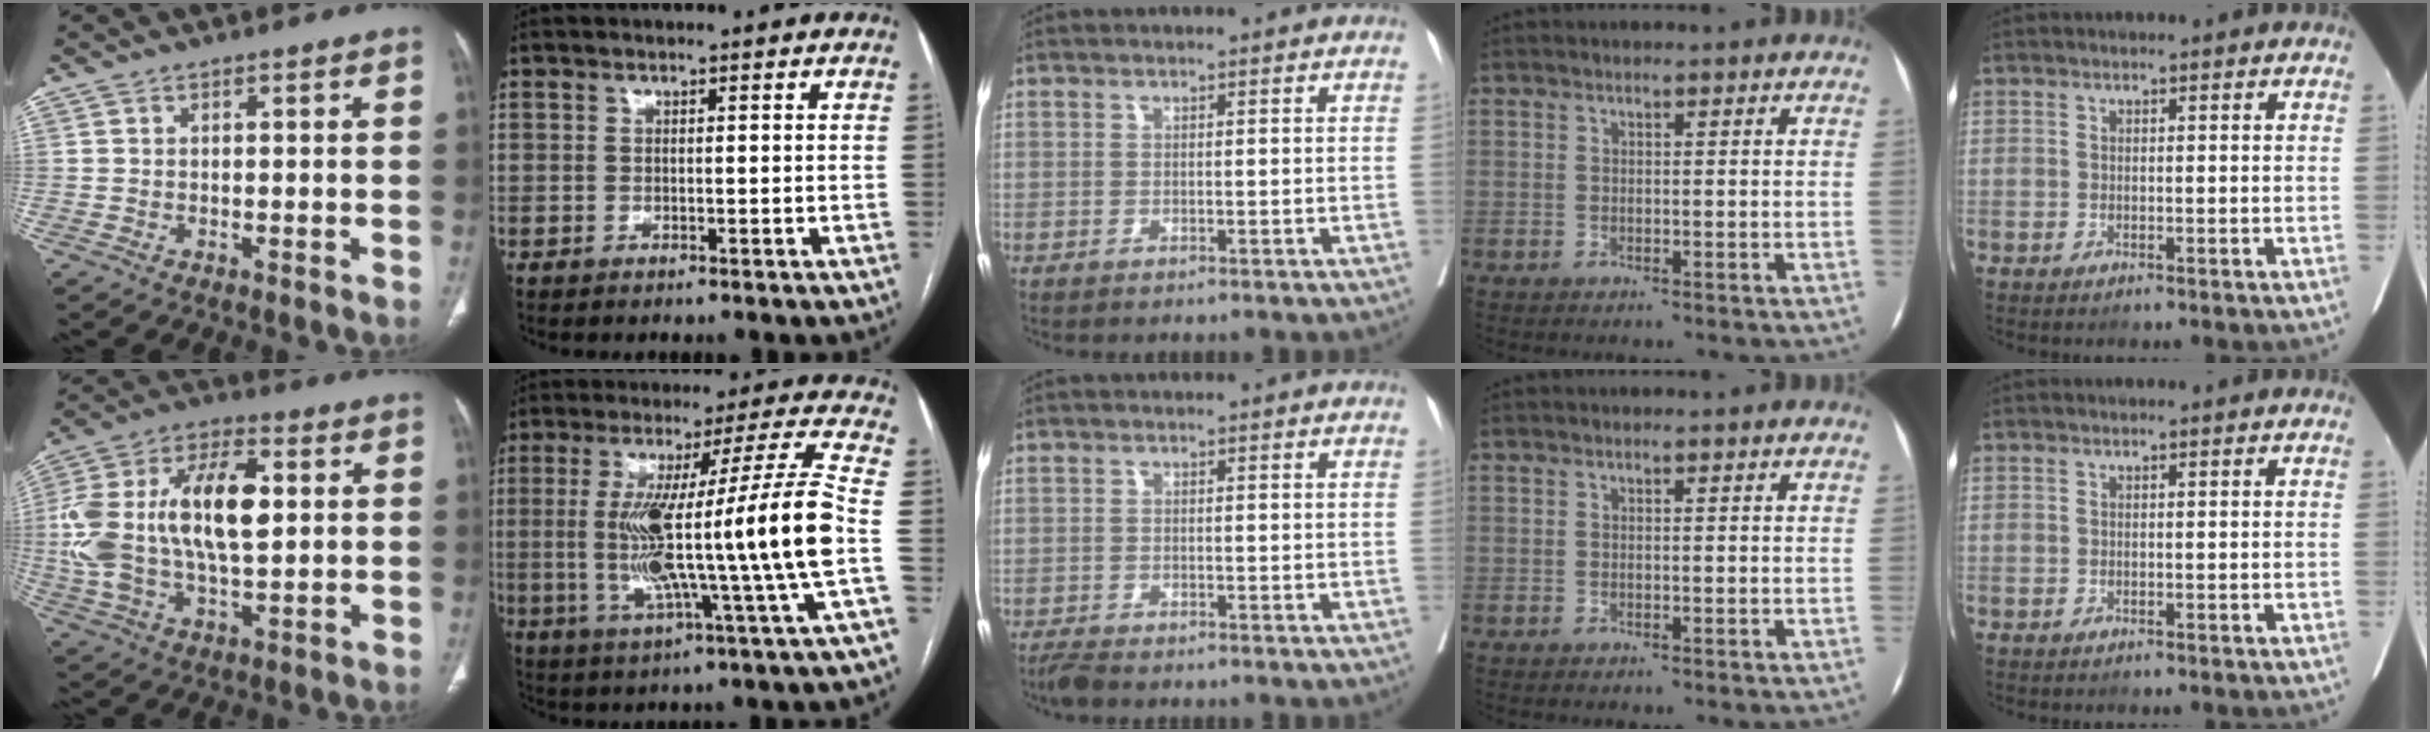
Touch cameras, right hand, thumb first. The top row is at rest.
{"thumb": {"total": 21.8, "force": [2.1, 11.1, 18.6], "torque": [-0.370, 0.017, 0.036]}, "index": {"total": 20.6, "force": [-1.9, -1.7, 20.4], "torque": [-0.343, 0.001, -0.043]}, "middle": {"total": 2.1, "force": [-2.0, 0.1, 0.8], "torque": [-0.017, -0.007, -0.036]}}